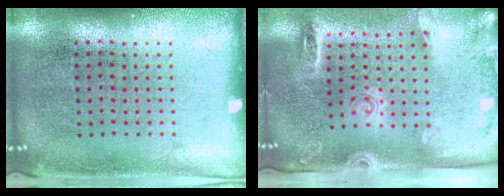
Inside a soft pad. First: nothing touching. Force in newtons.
{"total": 2.7, "press": 1.9, "slide": 1.9}